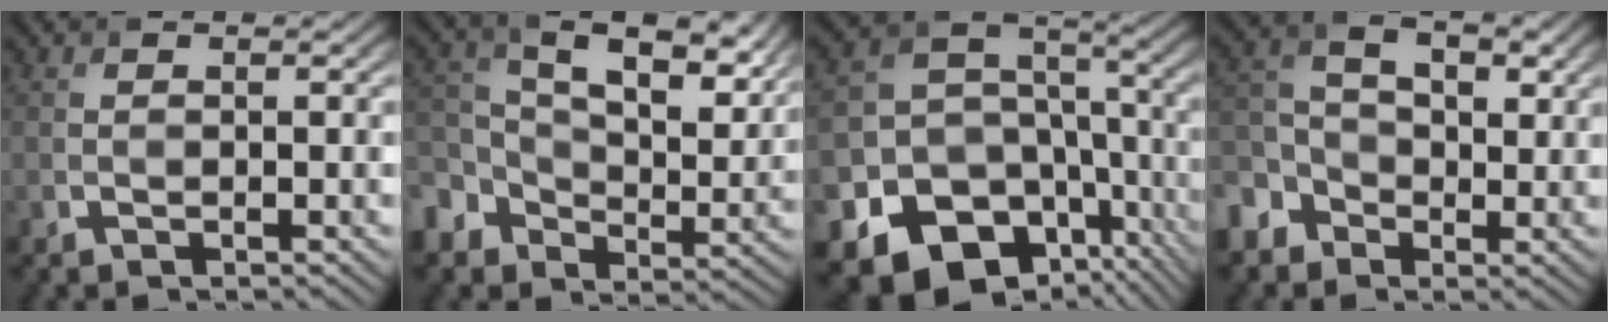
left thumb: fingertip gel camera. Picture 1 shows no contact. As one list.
[{"total": 11.5, "force": [2.0, 8.2, 7.8], "torque": [-0.161, -0.012, 0.034]}, {"total": 18.7, "force": [-9.7, 13.8, 8.0], "torque": [-0.192, -0.052, -0.118]}, {"total": 6.5, "force": [-1.9, 5.2, 3.5], "torque": [-0.082, 0.004, -0.056]}]